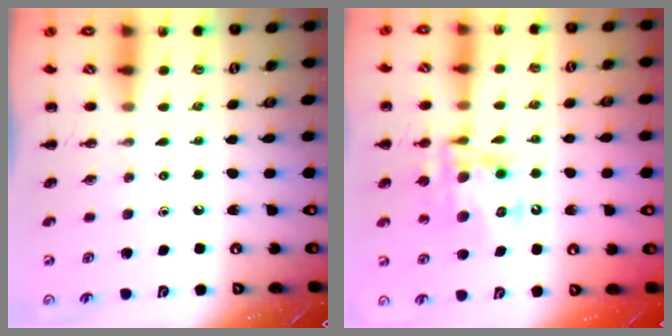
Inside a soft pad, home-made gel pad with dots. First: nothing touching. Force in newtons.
{"total": 12.7, "press": 12.4, "slide": 2.9}